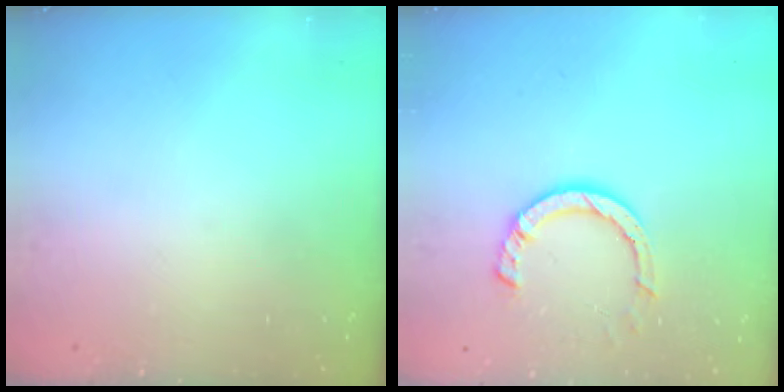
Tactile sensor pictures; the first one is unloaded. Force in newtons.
{"total": 8.0, "press": 7.9, "slide": 0.9}